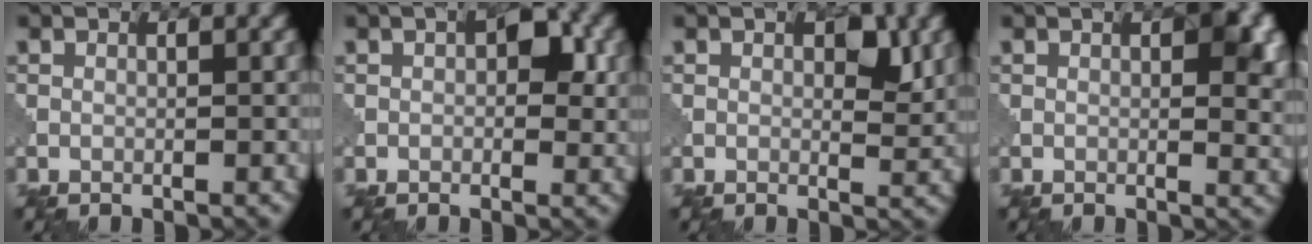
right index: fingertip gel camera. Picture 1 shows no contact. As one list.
[{"total": 3.9, "force": [0.6, 2.2, 3.2], "torque": [-0.039, 0.000, 0.008]}, {"total": 3.0, "force": [1.1, 1.5, 2.4], "torque": [-0.029, -0.006, 0.017]}, {"total": 5.9, "force": [1.3, 2.5, 5.2], "torque": [-0.051, -0.004, 0.019]}]